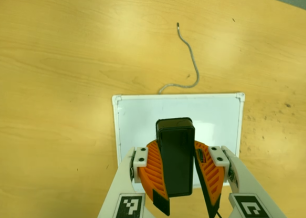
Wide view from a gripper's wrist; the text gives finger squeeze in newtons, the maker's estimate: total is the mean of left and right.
{"total": 10.6, "left": 10.3, "right": 10.8}